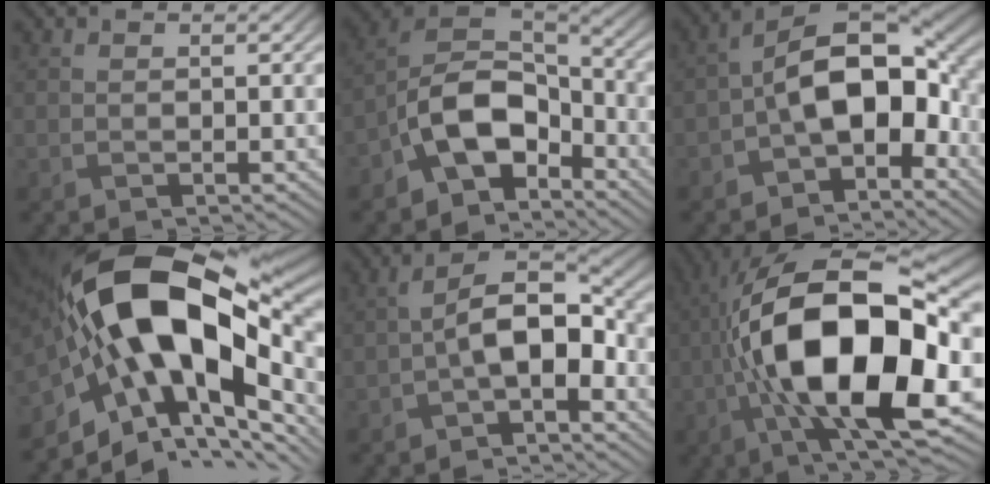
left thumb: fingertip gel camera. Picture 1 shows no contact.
{"total": 11.0, "force": [-5.8, 6.3, 6.8], "torque": [-0.126, 0.001, -0.134]}
{"total": 11.3, "force": [-2.2, 6.5, 9.0], "torque": [-0.149, 0.004, -0.050]}
{"total": 22.0, "force": [-1.4, 11.9, 18.5], "torque": [-0.373, -0.003, -0.030]}
{"total": 7.1, "force": [-1.5, 3.7, 5.9], "torque": [-0.109, 0.012, -0.032]}
{"total": 18.2, "force": [-2.9, 7.7, 16.2], "torque": [-0.303, 0.013, -0.060]}